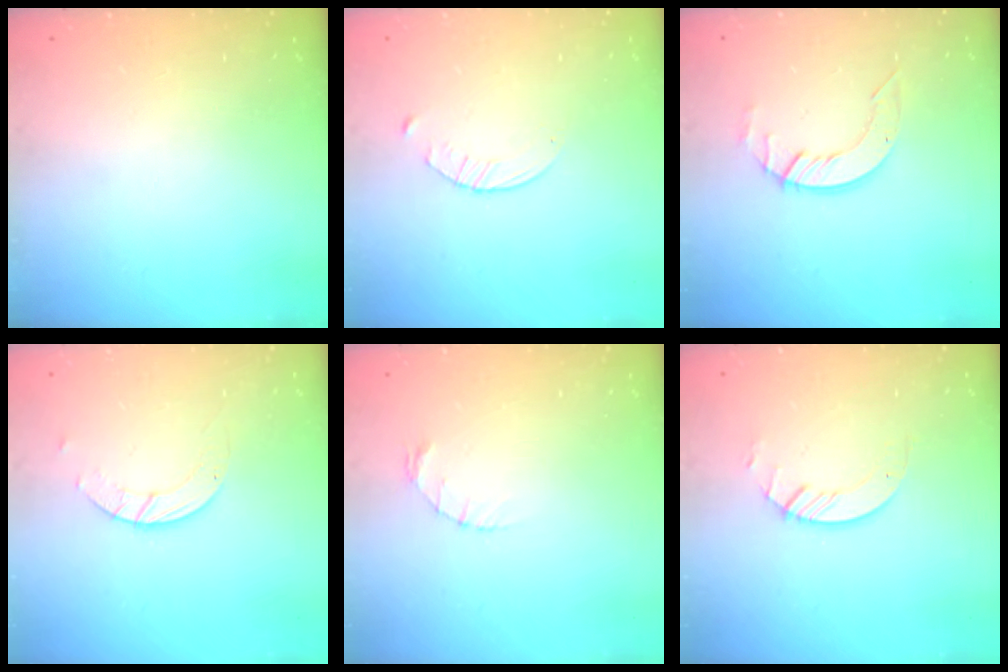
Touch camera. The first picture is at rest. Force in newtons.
{"total": 2.0, "press": 2.0, "slide": 0.3}
{"total": 6.1, "press": 6.1, "slide": 0.5}
{"total": 2.8, "press": 2.8, "slide": 0.3}
{"total": 1.2, "press": 1.1, "slide": 0.2}
{"total": 3.0, "press": 3.0, "slide": 0.3}